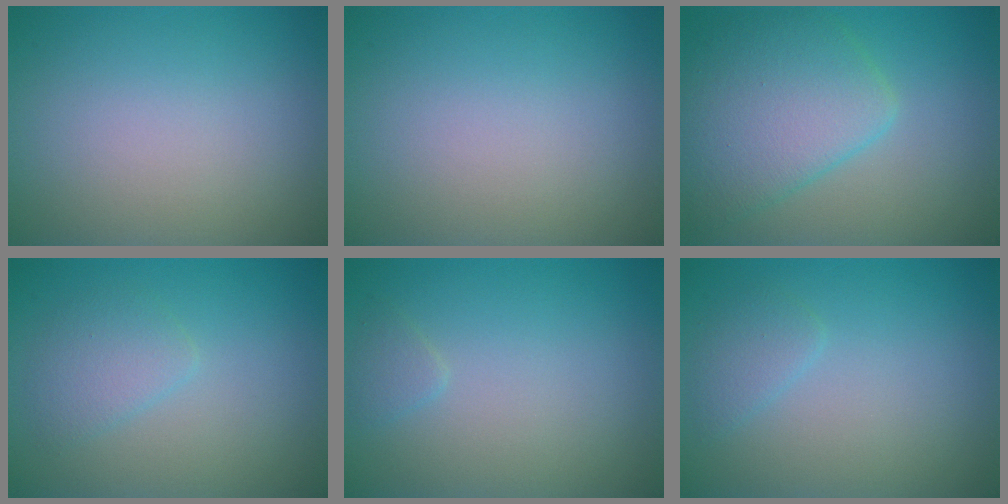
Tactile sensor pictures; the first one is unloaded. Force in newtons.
{"total": 0.0}
{"total": 6.3, "press": 6.3, "slide": 0.1}
{"total": 2.0, "press": 2.0, "slide": 0.1}
{"total": 0.9, "press": 0.9, "slide": 0.1}
{"total": 1.4, "press": 1.4, "slide": 0.1}